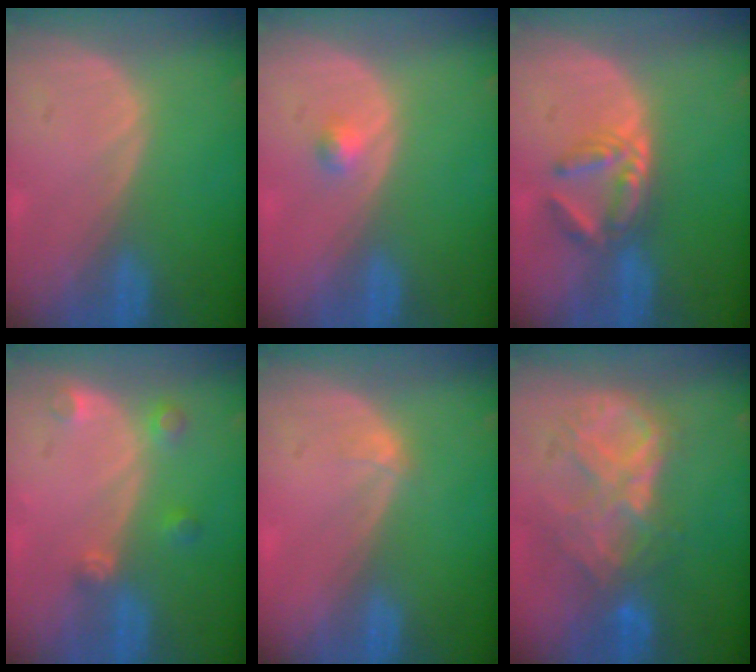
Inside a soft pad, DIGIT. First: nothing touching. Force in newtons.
{"total": 1.5, "press": 1.3, "slide": 0.8}
{"total": 5.8, "press": 4.9, "slide": 3.1}
{"total": 3.0, "press": 2.9, "slide": 0.6}
{"total": 0.7, "press": 0.7, "slide": 0.1}
{"total": 9.0, "press": 7.8, "slide": 4.6}